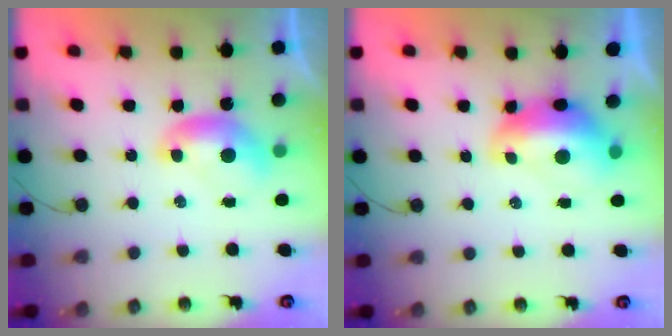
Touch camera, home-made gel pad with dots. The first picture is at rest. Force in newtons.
{"total": 2.9, "press": 2.9, "slide": 0.7}